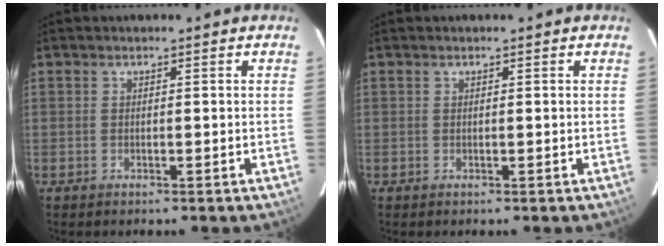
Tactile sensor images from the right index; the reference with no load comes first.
{"total": 0.0}